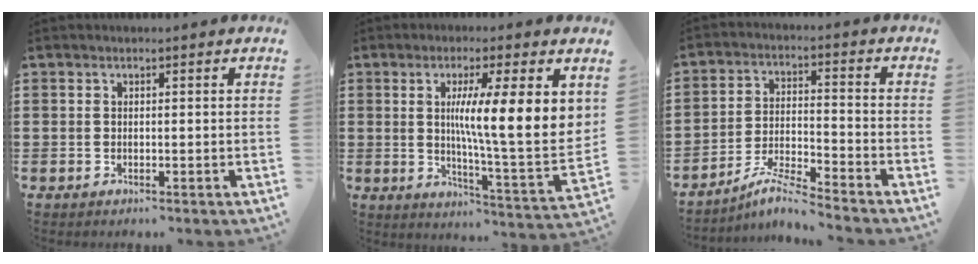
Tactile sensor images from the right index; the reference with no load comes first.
{"total": 10.7, "force": [3.1, 0.9, 10.2], "torque": [-0.172, -0.020, 0.045]}
{"total": 6.0, "force": [-5.6, -0.3, 2.2], "torque": [-0.051, -0.009, -0.110]}